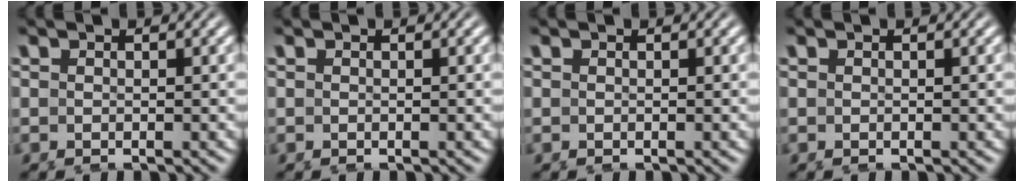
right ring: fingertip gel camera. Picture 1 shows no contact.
{"total": 0.0}
{"total": 0.0}
{"total": 0.0}